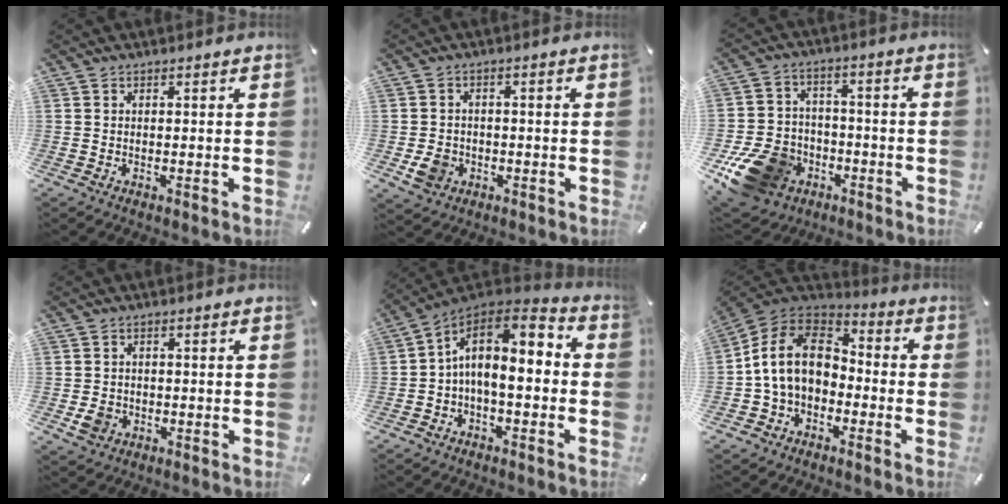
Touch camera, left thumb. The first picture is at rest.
{"total": 5.3, "force": [-1.5, 4.6, 2.1], "torque": [-0.047, 0.002, -0.029]}
{"total": 15.4, "force": [-7.5, 11.5, 6.9], "torque": [-0.130, 0.057, -0.122]}
{"total": 3.6, "force": [-1.1, 3.1, 1.6], "torque": [-0.024, -0.001, -0.020]}
{"total": 10.0, "force": [-0.4, 6.4, 7.7], "torque": [-0.132, -0.001, -0.007]}
{"total": 13.8, "force": [-0.9, 10.9, 8.5], "torque": [-0.197, 0.027, -0.017]}